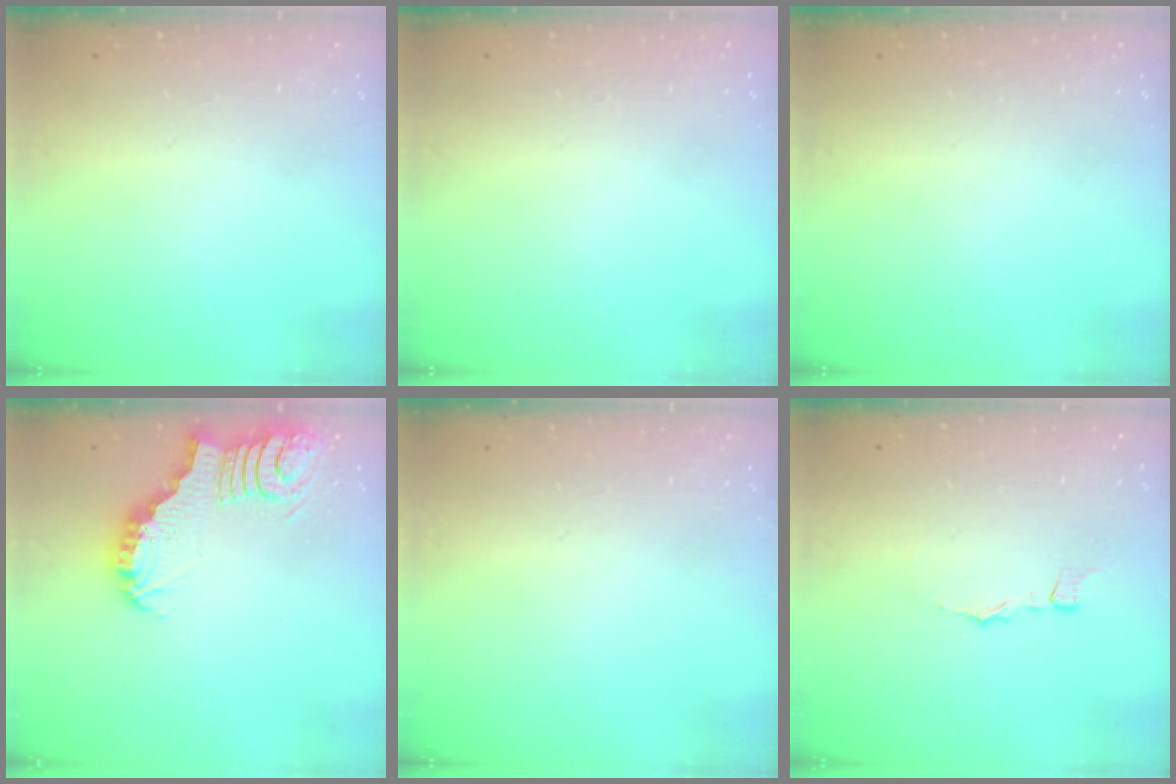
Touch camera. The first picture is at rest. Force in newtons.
{"total": 1.5, "press": 1.5, "slide": 0.1}
{"total": 0.0}
{"total": 3.6, "press": 3.5, "slide": 0.5}
{"total": 0.0}
{"total": 2.6, "press": 2.6, "slide": 0.2}